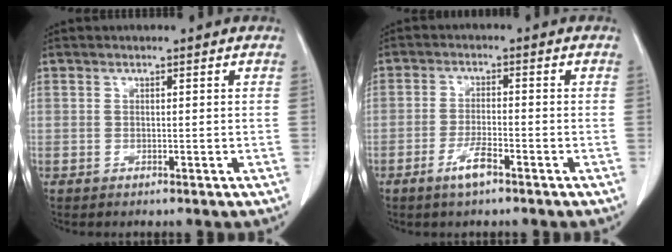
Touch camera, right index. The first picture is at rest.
{"total": 4.0, "force": [-2.5, 0.5, 3.0], "torque": [-0.062, -0.002, -0.046]}